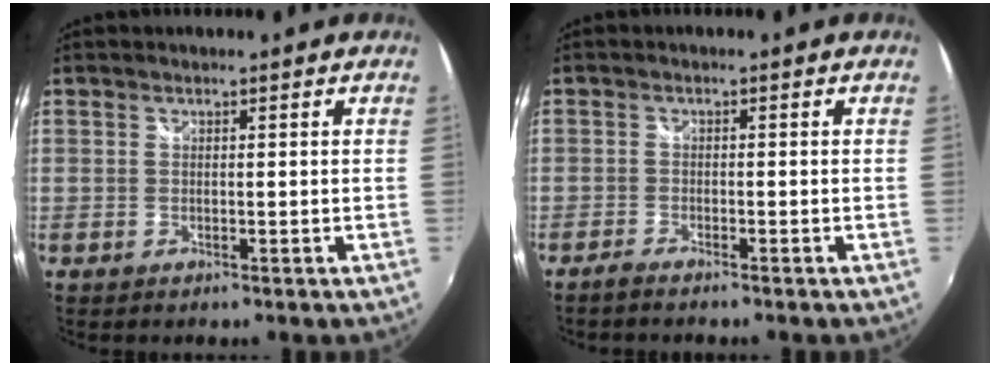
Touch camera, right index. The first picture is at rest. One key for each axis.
{"total": 2.2, "fx": -2.0, "fy": 0.2, "fz": 0.8, "tx": -0.030, "ty": -0.007, "tz": -0.041}